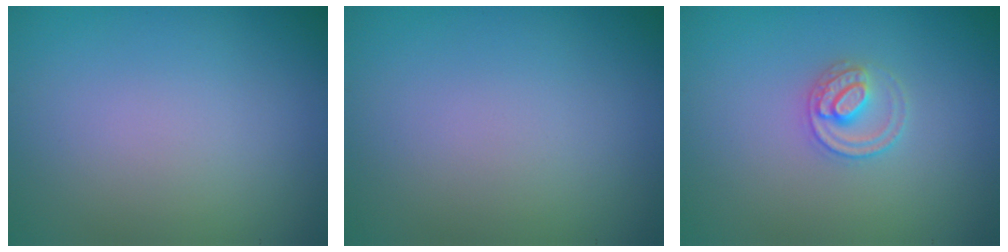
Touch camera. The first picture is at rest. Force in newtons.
{"total": 0.0}
{"total": 2.2, "press": 2.2, "slide": 0.2}